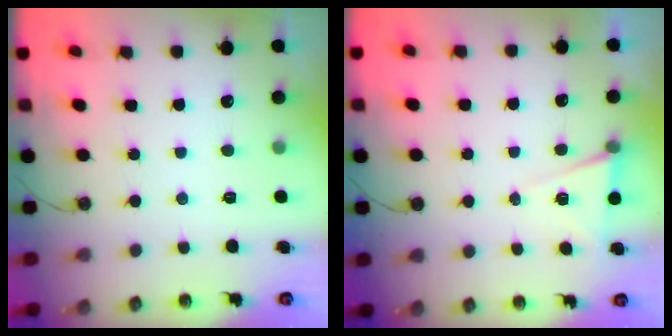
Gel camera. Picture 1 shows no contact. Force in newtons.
{"total": 5.9, "press": 4.0, "slide": 4.4}